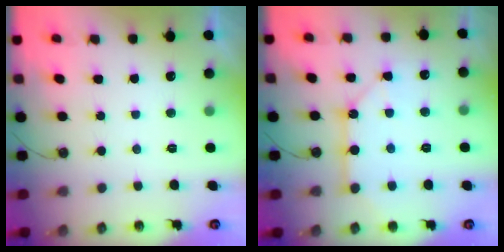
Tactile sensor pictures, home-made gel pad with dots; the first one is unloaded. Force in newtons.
{"total": 11.5, "press": 11.4, "slide": 1.2}